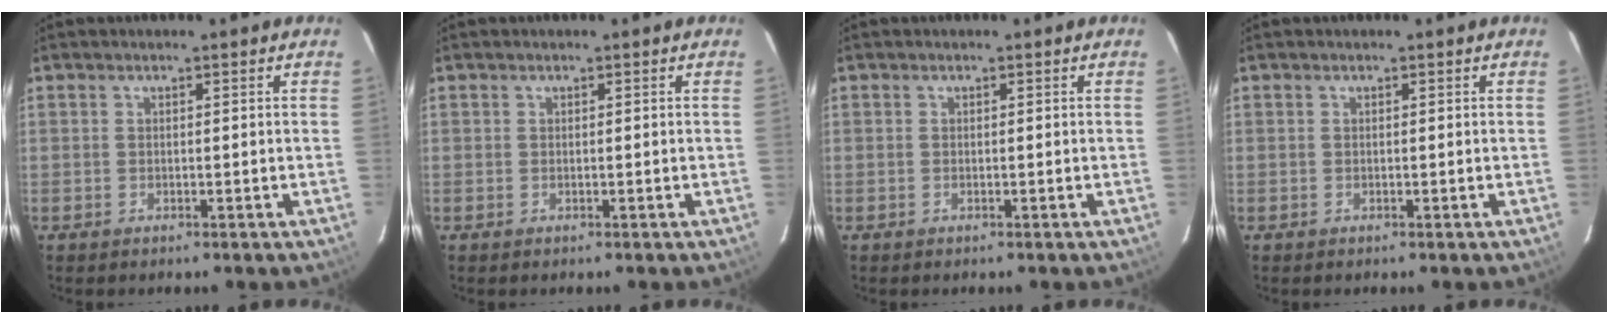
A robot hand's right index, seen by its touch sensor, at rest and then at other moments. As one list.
[{"total": 0.0}, {"total": 0.0}, {"total": 0.0}]